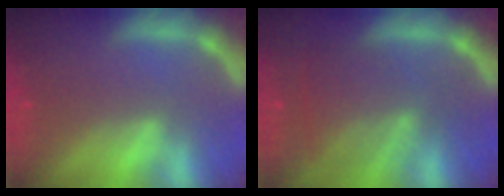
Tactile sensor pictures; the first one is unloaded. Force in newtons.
{"total": 6.1}